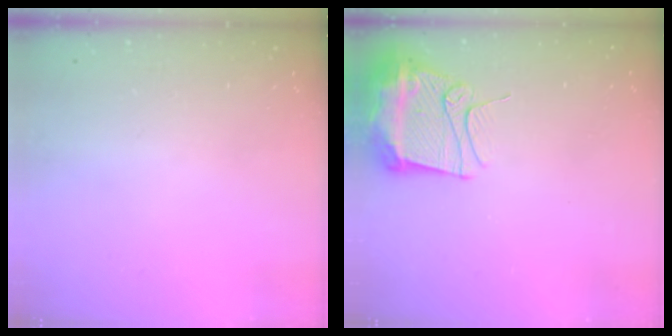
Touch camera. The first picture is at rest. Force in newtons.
{"total": 13.4, "press": 13.4, "slide": 1.3}